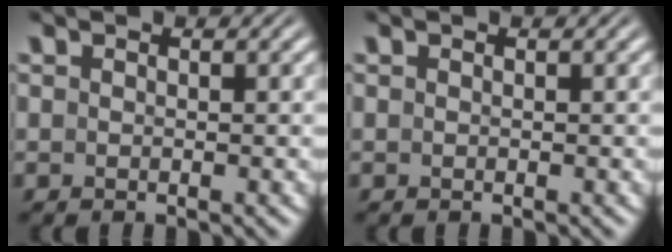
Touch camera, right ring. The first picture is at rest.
{"total": 0.0}